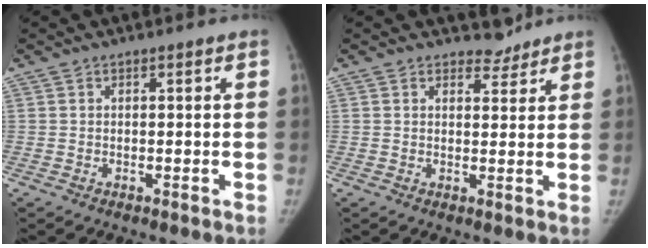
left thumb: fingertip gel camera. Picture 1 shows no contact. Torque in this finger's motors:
{"motor_torque": [0.07, -0.01, 0.24, -0.31, 0.06]}